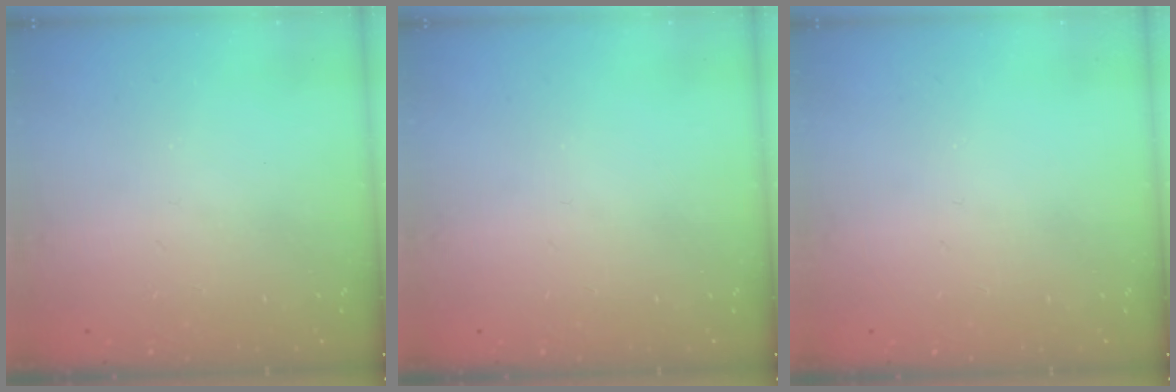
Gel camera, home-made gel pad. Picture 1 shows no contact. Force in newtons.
{"total": 0.0}
{"total": 0.0}